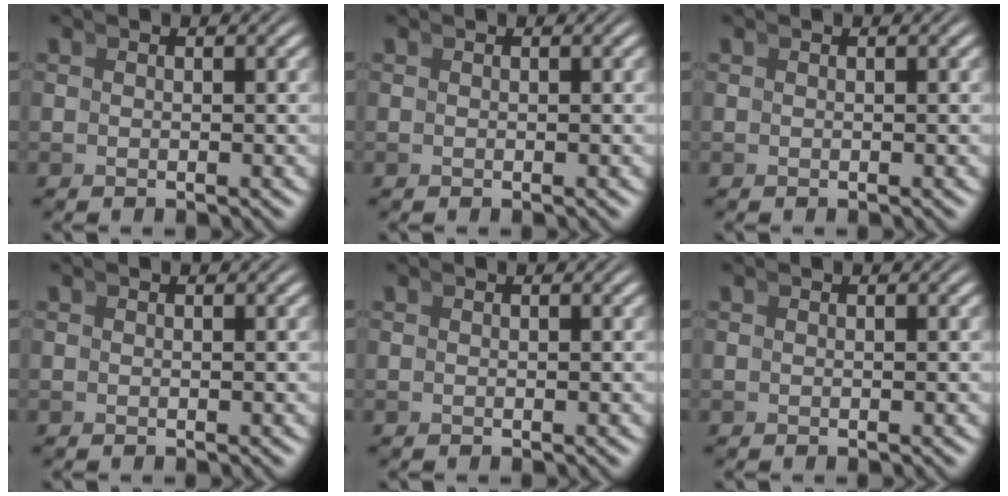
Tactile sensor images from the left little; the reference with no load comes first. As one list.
[{"total": 0.0}, {"total": 0.0}, {"total": 0.0}, {"total": 0.0}, {"total": 0.0}]